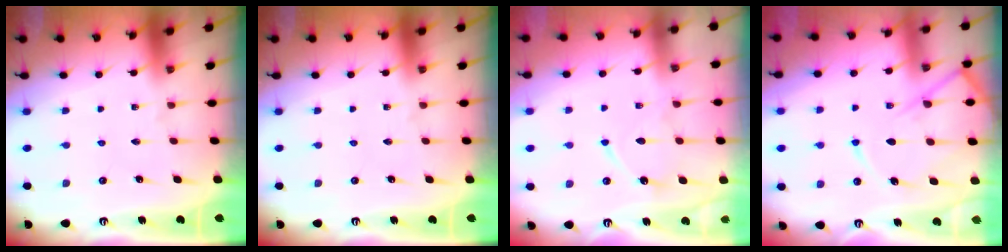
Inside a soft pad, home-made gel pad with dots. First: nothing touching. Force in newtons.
{"total": 0.0}
{"total": 9.2, "press": 9.2, "slide": 0.7}
{"total": 10.9, "press": 10.8, "slide": 1.2}